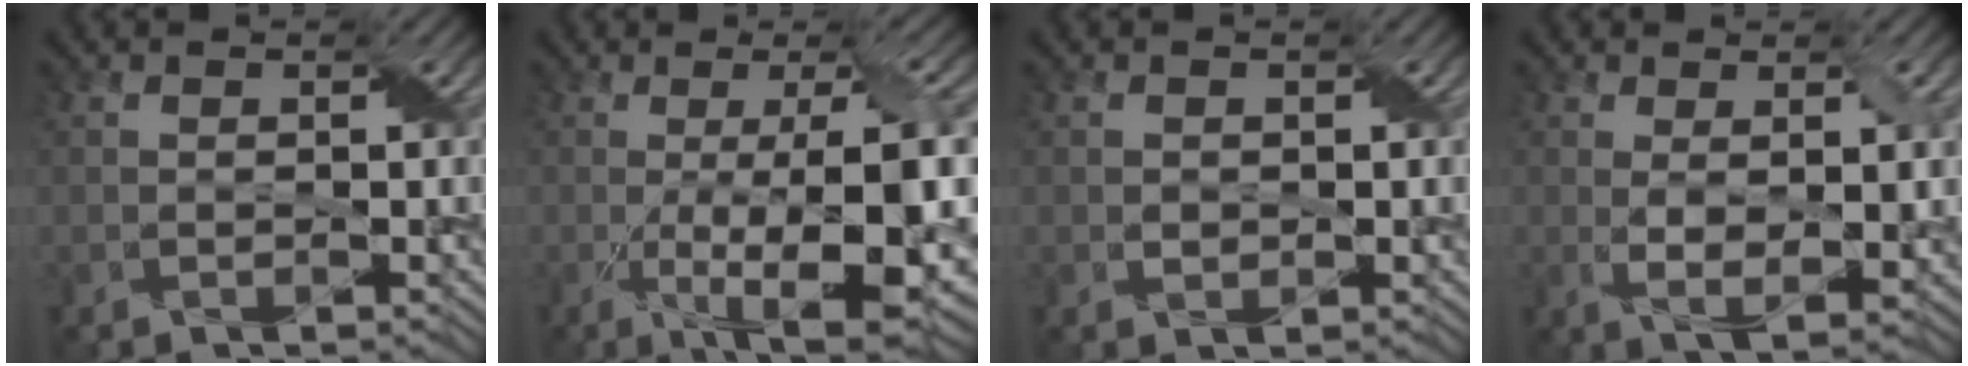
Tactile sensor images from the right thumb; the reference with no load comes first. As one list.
[{"total": 14.2, "force": [-2.7, 3.5, 13.5], "torque": [-0.192, -0.002, -0.028]}, {"total": 0.8, "force": [0.1, 0.7, 0.4], "torque": [-0.014, -0.003, 0.003]}, {"total": 4.8, "force": [0.9, 1.4, 4.5], "torque": [-0.090, -0.008, 0.022]}]